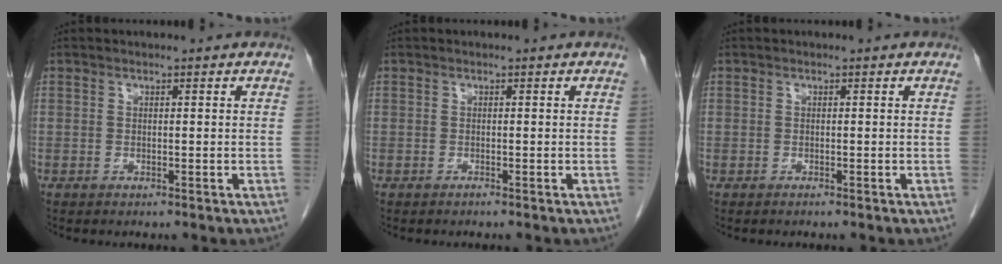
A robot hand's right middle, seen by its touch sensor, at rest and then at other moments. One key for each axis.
{"total": 0.0}
{"total": 0.0}